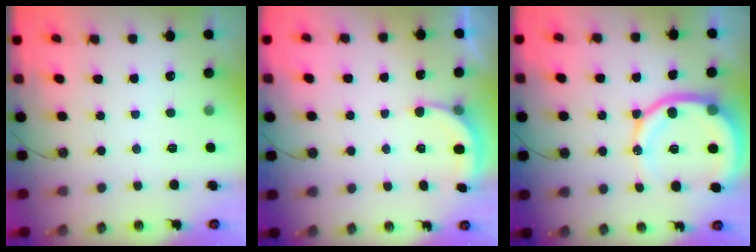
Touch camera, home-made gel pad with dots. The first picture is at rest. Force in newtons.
{"total": 3.3, "press": 3.3, "slide": 0.6}
{"total": 15.4, "press": 15.2, "slide": 2.1}